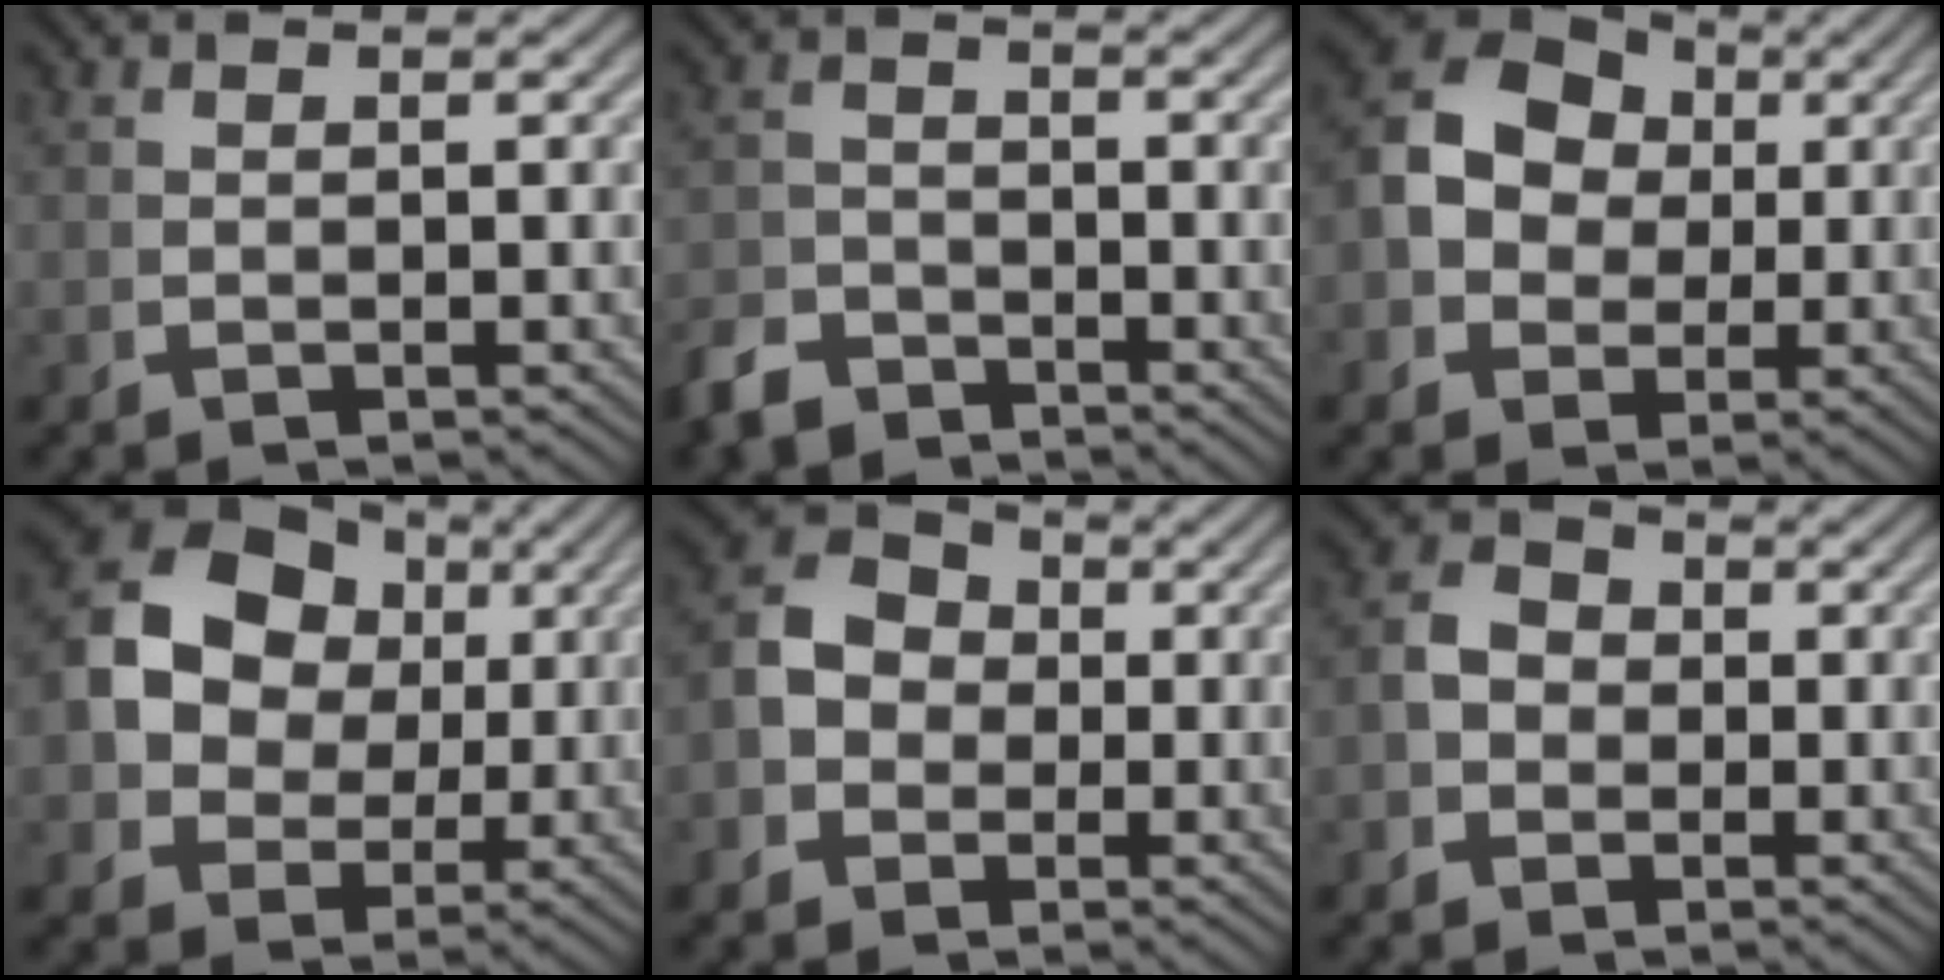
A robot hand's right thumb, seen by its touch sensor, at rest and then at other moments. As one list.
[{"total": 3.3, "force": [-3.1, 1.1, 0.3], "torque": [0.007, -0.010, -0.055]}, {"total": 9.0, "force": [1.3, 7.4, 4.9], "torque": [-0.137, -0.023, 0.033]}, {"total": 11.0, "force": [1.9, 8.8, 6.3], "torque": [-0.167, -0.039, 0.048]}, {"total": 8.2, "force": [0.8, 7.0, 4.2], "torque": [-0.088, 0.003, 0.002]}, {"total": 4.2, "force": [-0.3, 3.6, 2.2], "torque": [-0.041, -0.004, -0.011]}]